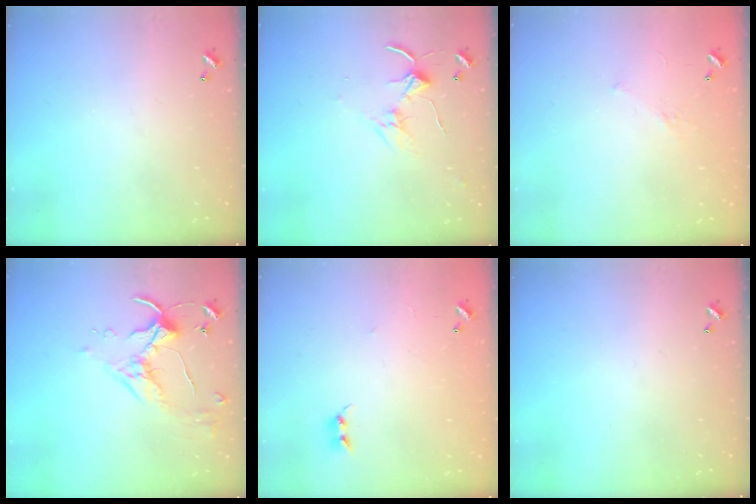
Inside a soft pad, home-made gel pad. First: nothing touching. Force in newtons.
{"total": 2.7, "press": 2.7, "slide": 0.4}
{"total": 4.8, "press": 4.7, "slide": 1.0}
{"total": 4.0, "press": 3.9, "slide": 0.6}
{"total": 6.8, "press": 6.7, "slide": 0.6}
{"total": 0.0}